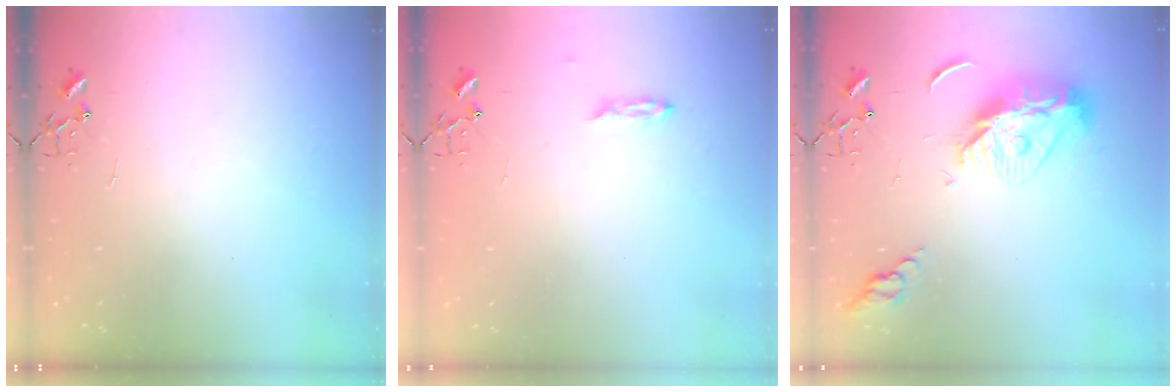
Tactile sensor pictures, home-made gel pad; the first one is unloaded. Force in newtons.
{"total": 2.3, "press": 2.2, "slide": 0.4}
{"total": 13.4, "press": 13.4, "slide": 1.2}